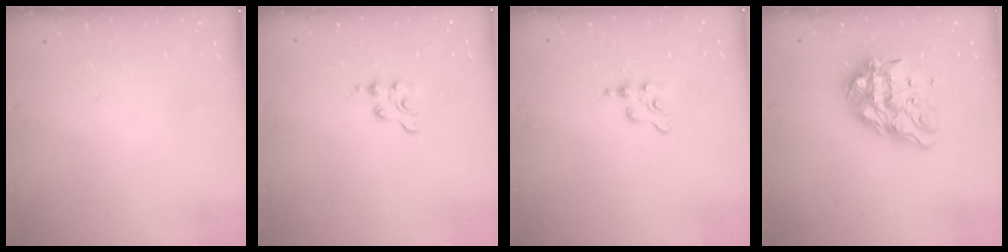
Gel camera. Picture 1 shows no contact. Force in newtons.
{"total": 2.4, "press": 2.3, "slide": 0.5}
{"total": 2.7, "press": 2.7, "slide": 0.5}
{"total": 12.9, "press": 12.8, "slide": 1.8}